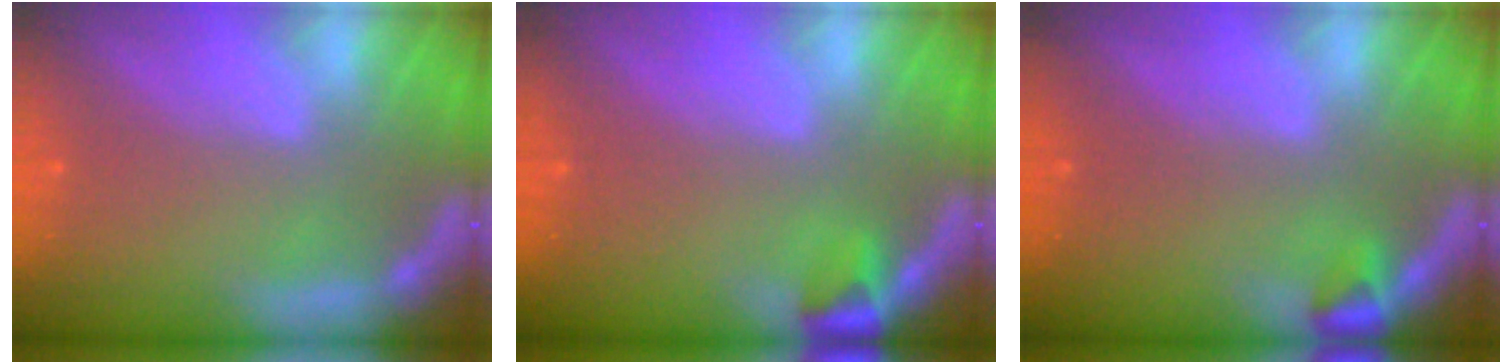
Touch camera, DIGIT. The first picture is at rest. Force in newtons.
{"total": 1.9}
{"total": 1.5}